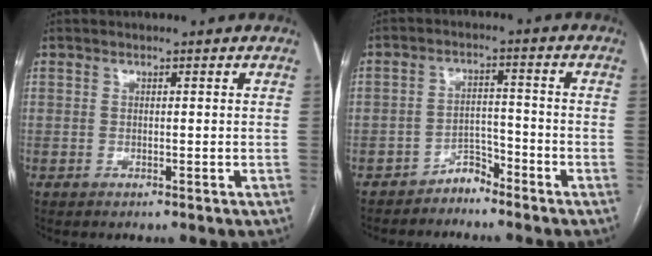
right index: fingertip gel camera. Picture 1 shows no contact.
{"total": 3.4, "force": [-3.0, 1.4, 0.3], "torque": [0.004, 0.005, -0.051]}